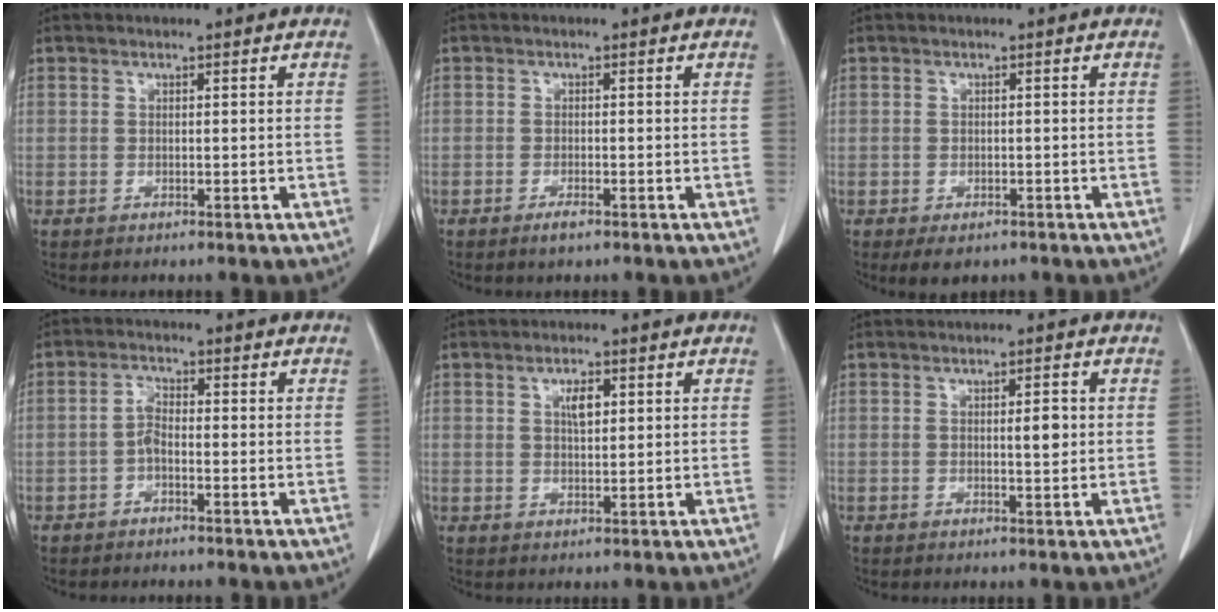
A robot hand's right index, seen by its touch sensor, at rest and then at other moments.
{"total": 1.4, "force": [-0.9, 0.2, 1.1], "torque": [-0.018, -0.002, -0.013]}
{"total": 3.1, "force": [-1.9, 2.0, 1.3], "torque": [-0.014, -0.002, -0.020]}
{"total": 2.1, "force": [-0.8, 0.8, 1.8], "torque": [-0.033, 0.004, -0.017]}
{"total": 2.8, "force": [1.0, 1.0, 2.4], "torque": [-0.044, -0.001, 0.019]}
{"total": 2.1, "force": [0.3, 0.4, 2.1], "torque": [-0.032, 0.001, 0.008]}